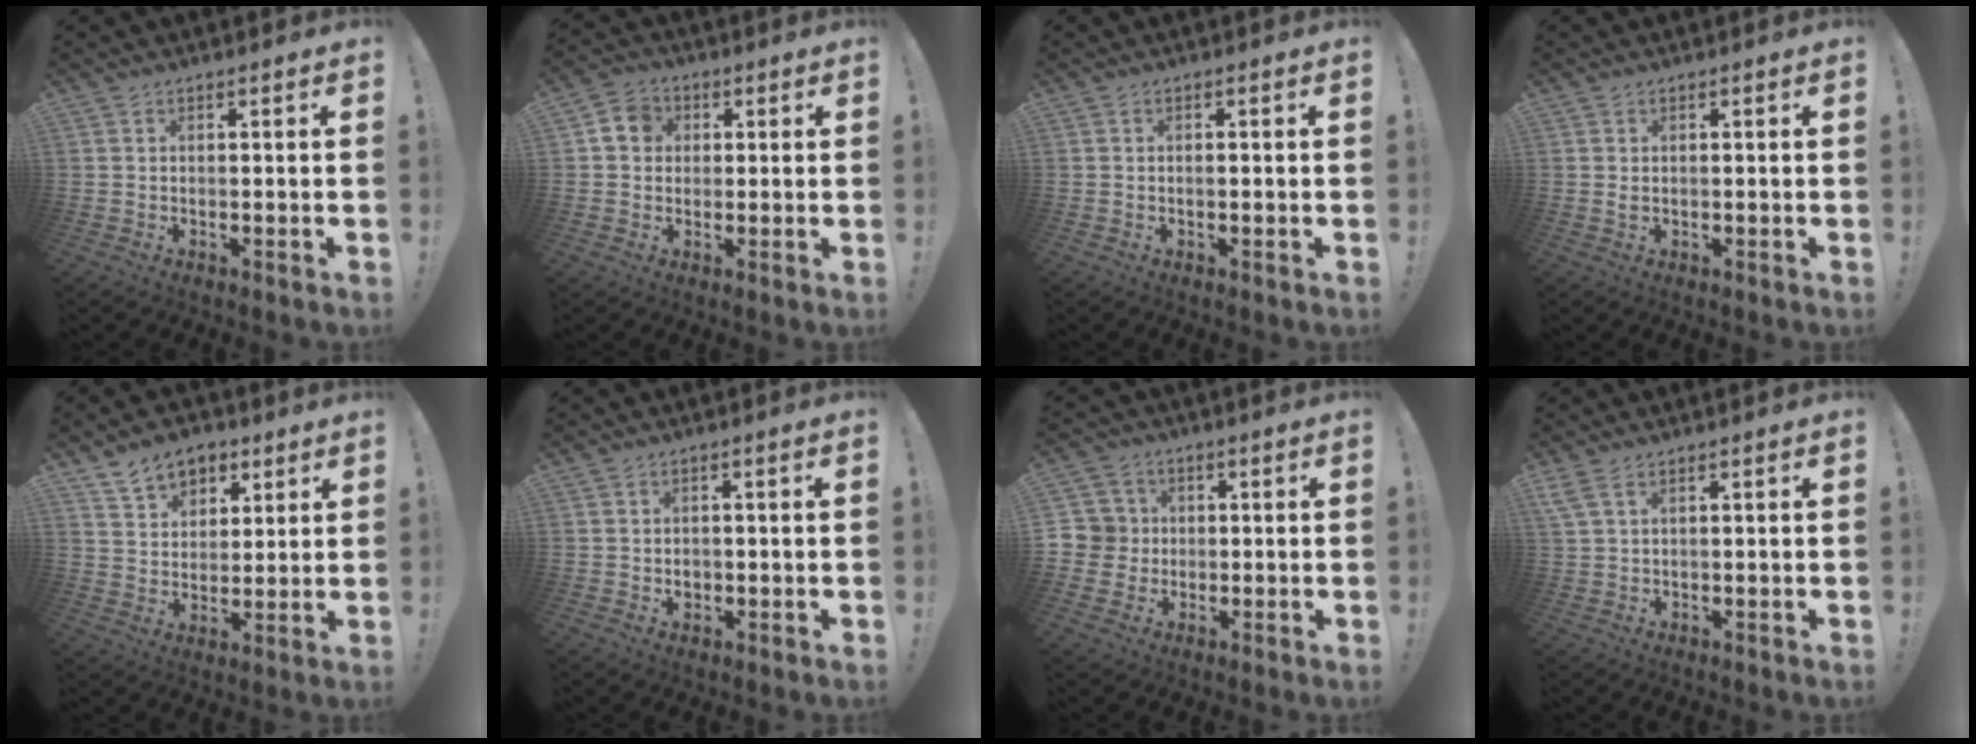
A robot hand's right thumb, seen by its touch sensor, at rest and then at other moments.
{"total": 6.7, "force": [1.4, 5.9, 2.8], "torque": [-0.044, 0.009, 0.029]}
{"total": 0.8, "force": [-0.4, 0.1, 0.7], "torque": [-0.006, -0.002, -0.009]}
{"total": 0.7, "force": [0.2, 0.3, 0.6], "torque": [-0.006, -0.002, 0.003]}
{"total": 9.9, "force": [6.2, 7.0, 3.2], "torque": [-0.047, -0.033, 0.120]}
{"total": 1.8, "force": [-0.3, 1.6, 0.9], "torque": [-0.009, -0.002, -0.006]}
{"total": 7.0, "force": [-0.1, 6.9, 1.3], "torque": [-0.025, 0.008, 0.003]}
{"total": 3.3, "force": [1.8, 1.0, 2.6], "torque": [-0.057, 0.000, 0.035]}